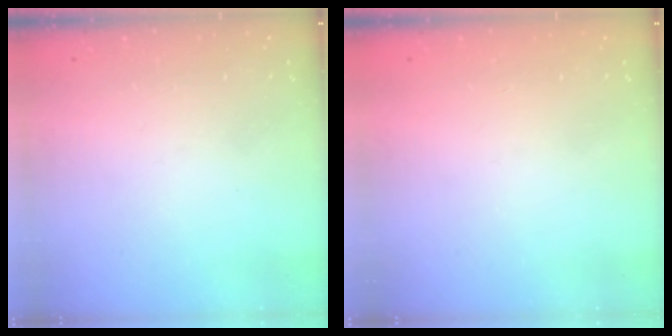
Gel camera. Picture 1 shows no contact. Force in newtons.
{"total": 1.4, "press": 1.2, "slide": 0.8}